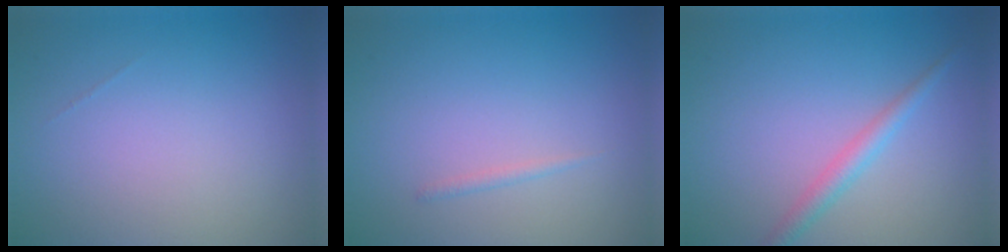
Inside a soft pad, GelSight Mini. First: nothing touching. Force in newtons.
{"total": 0.6, "press": 0.6, "slide": 0.1}
{"total": 2.0, "press": 2.0, "slide": 0.0}